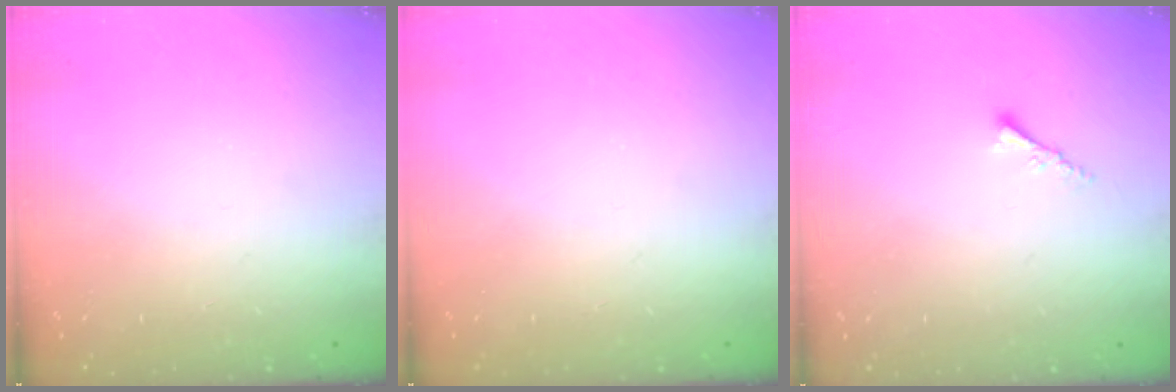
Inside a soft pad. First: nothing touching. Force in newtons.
{"total": 0.0}
{"total": 1.9, "press": 1.9, "slide": 0.4}